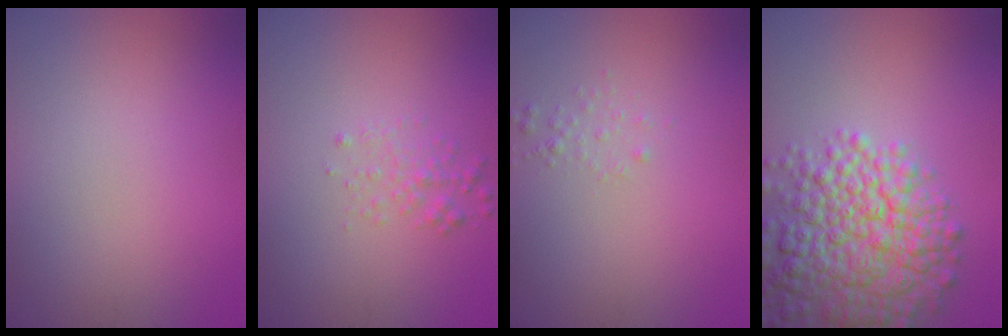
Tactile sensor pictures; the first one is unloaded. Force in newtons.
{"total": 1.4, "press": 1.4, "slide": 0.0}
{"total": 0.7, "press": 0.7, "slide": 0.1}
{"total": 8.0, "press": 7.9, "slide": 0.5}